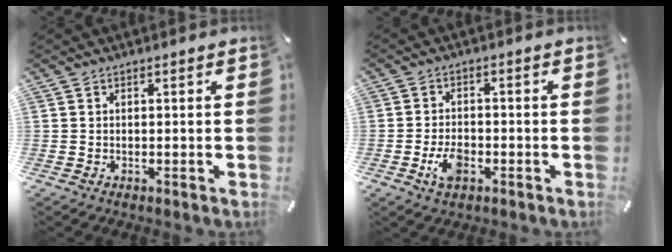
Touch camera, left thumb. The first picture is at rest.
{"total": 5.8, "force": [-2.5, 3.4, 4.0], "torque": [-0.089, 0.006, -0.047]}